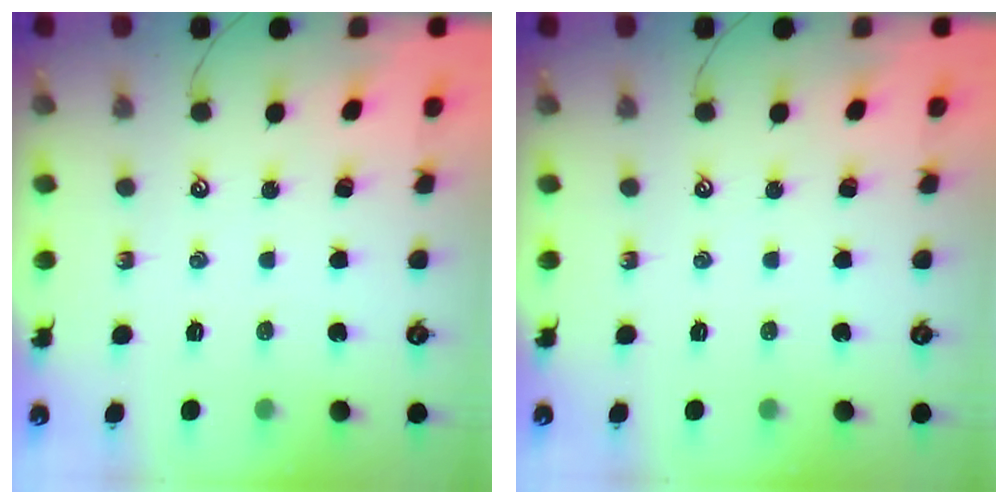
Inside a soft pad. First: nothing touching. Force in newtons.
{"total": 0.0}